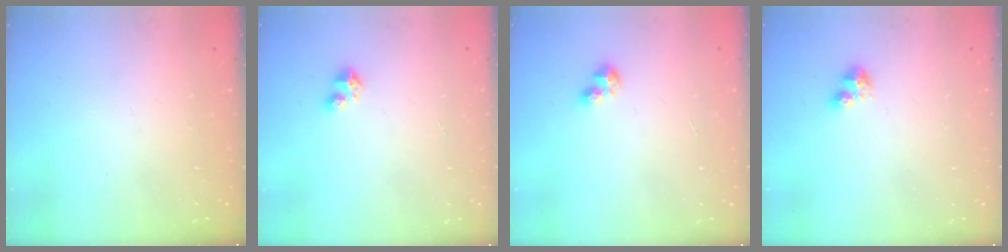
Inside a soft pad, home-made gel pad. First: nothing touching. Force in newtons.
{"total": 2.9, "press": 2.9, "slide": 0.3}
{"total": 3.4, "press": 3.4, "slide": 0.4}
{"total": 3.5, "press": 3.5, "slide": 0.4}